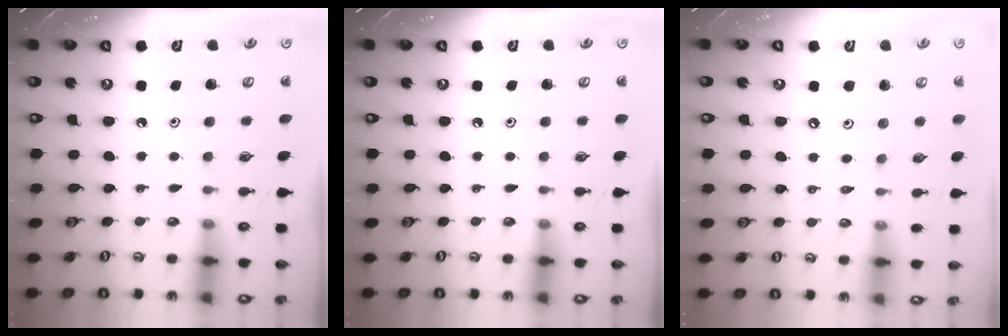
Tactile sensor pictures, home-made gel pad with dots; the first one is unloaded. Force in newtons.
{"total": 0.0}
{"total": 2.0, "press": 2.0, "slide": 0.2}